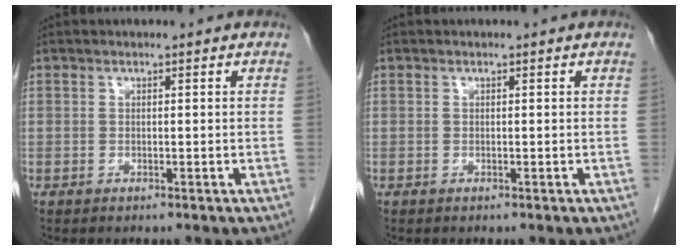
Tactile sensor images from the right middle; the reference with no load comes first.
{"total": 0.0}